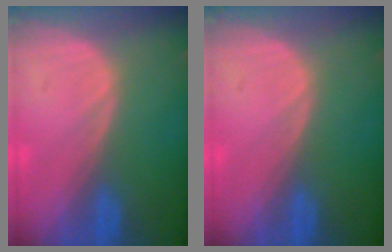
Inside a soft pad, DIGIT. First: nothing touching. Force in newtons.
{"total": 0.0}